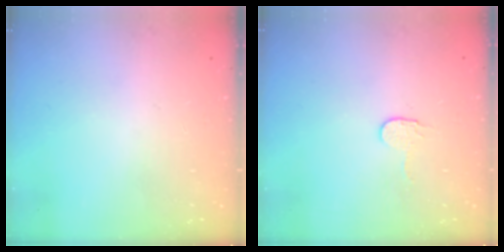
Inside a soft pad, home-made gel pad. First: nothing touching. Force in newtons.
{"total": 3.2, "press": 3.2, "slide": 0.3}